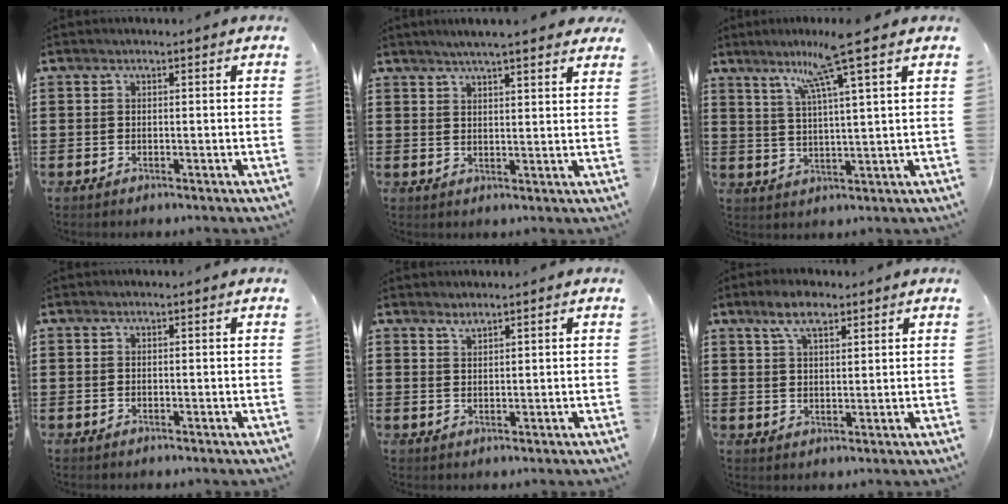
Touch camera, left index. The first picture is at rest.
{"total": 3.8, "force": [3.4, -0.2, 1.7], "torque": [-0.042, -0.004, 0.060]}
{"total": 8.5, "force": [5.7, -0.6, 6.3], "torque": [-0.130, -0.009, 0.094]}
{"total": 0.0}
{"total": 1.2, "force": [1.2, 0.1, 0.4], "torque": [-0.010, 0.001, 0.023]}
{"total": 5.3, "force": [3.5, 2.0, 3.5], "torque": [-0.069, 0.005, 0.061]}